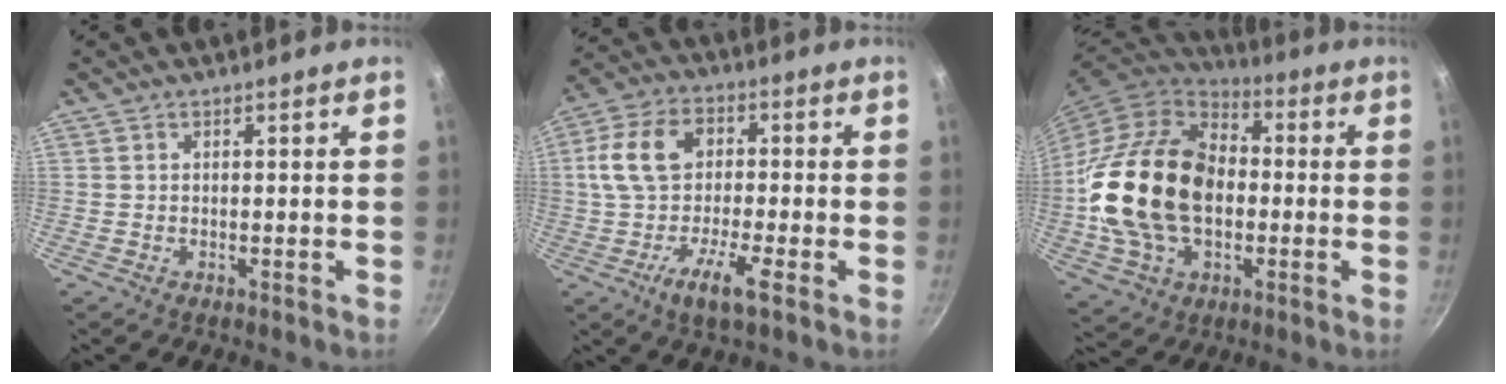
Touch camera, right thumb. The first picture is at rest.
{"total": 11.9, "force": [-3.0, 6.1, 9.8], "torque": [-0.177, 0.027, -0.076]}
{"total": 25.2, "force": [-1.5, 17.3, 18.2], "torque": [-0.318, 0.034, -0.025]}